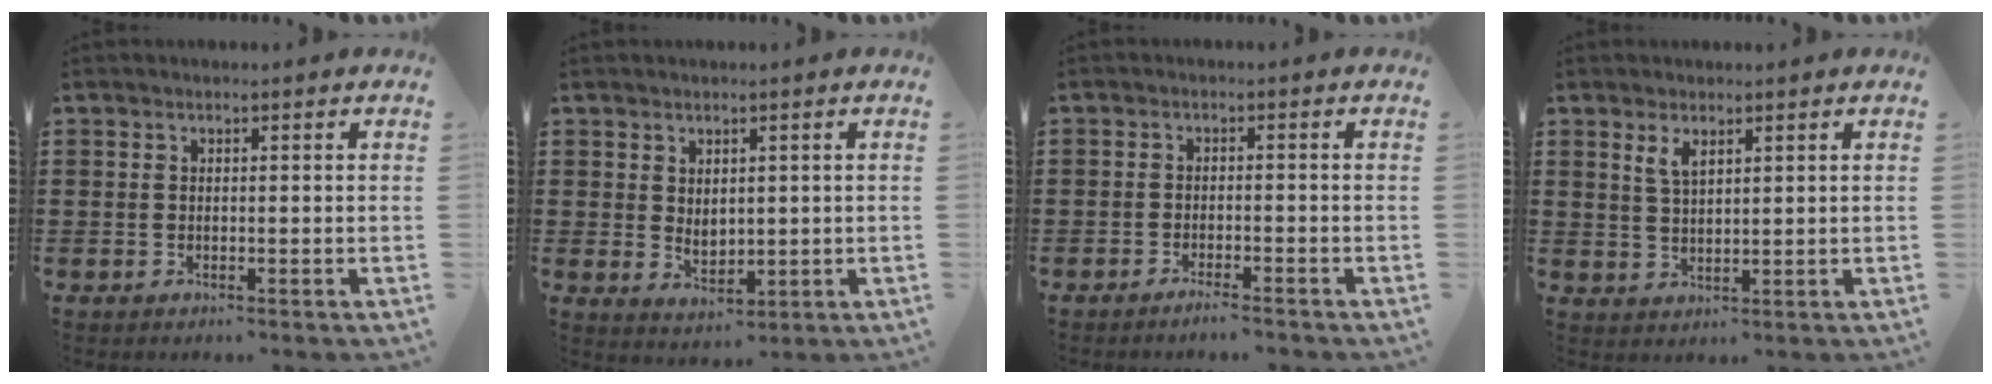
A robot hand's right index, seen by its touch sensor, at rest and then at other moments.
{"total": 2.4, "force": [1.2, 1.7, 1.3], "torque": [-0.022, 0.003, 0.020]}
{"total": 2.0, "force": [-1.9, -0.2, 0.7], "torque": [-0.013, -0.001, -0.035]}
{"total": 2.5, "force": [1.5, 1.0, 1.7], "torque": [-0.038, 0.003, 0.027]}